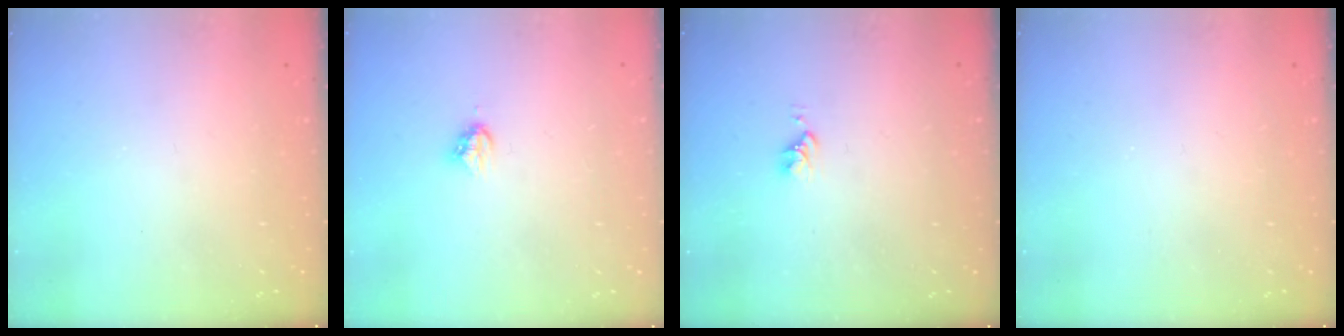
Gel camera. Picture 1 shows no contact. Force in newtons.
{"total": 3.9, "press": 3.9, "slide": 0.4}
{"total": 2.8, "press": 2.8, "slide": 0.4}
{"total": 0.0}